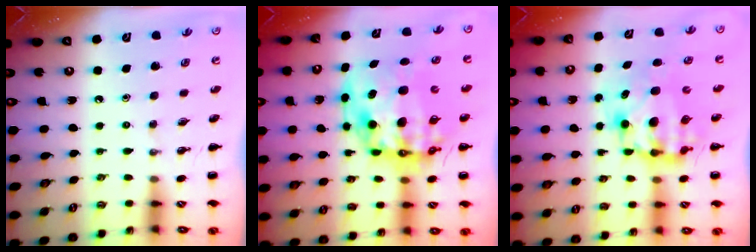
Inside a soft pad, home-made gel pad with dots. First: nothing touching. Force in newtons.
{"total": 15.8, "press": 15.3, "slide": 3.8}
{"total": 9.7, "press": 9.3, "slide": 3.0}